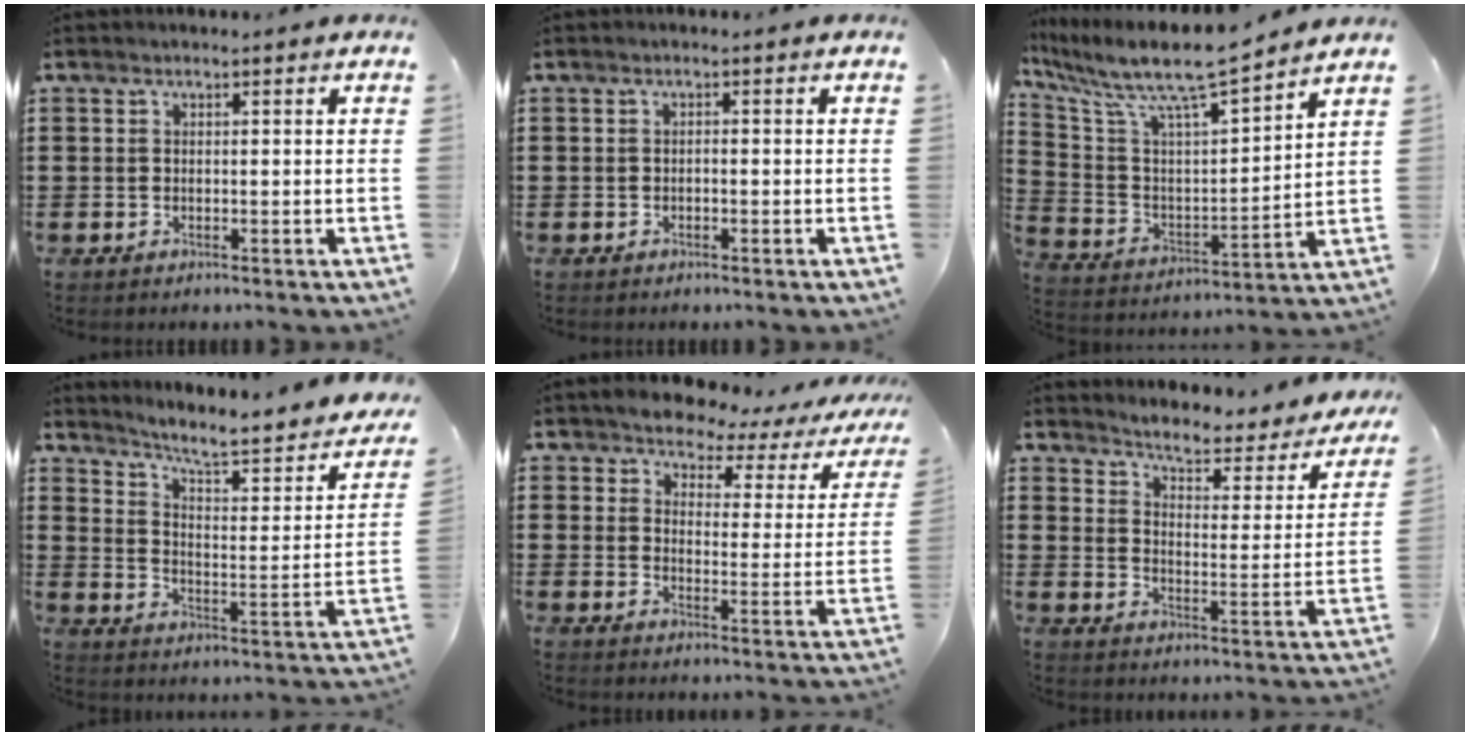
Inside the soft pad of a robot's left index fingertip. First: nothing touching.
{"total": 0.6, "force": [-0.4, 0.2, 0.4], "torque": [-0.010, -0.003, -0.008]}
{"total": 10.0, "force": [8.3, 1.0, 5.4], "torque": [-0.142, -0.055, 0.137]}
{"total": 5.6, "force": [4.5, 0.4, 3.2], "torque": [-0.070, -0.043, 0.063]}
{"total": 4.0, "force": [3.5, 1.7, 0.7], "torque": [-0.032, -0.025, 0.056]}
{"total": 4.0, "force": [3.8, 0.4, 1.2], "torque": [-0.039, -0.036, 0.054]}